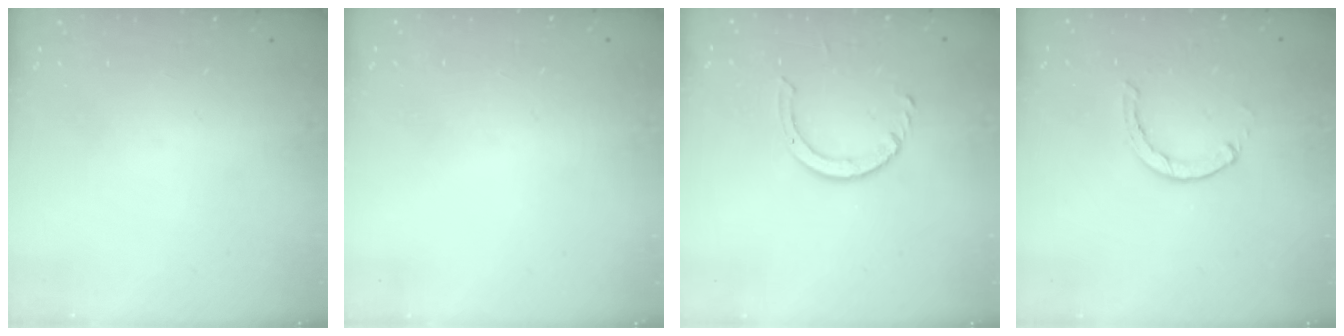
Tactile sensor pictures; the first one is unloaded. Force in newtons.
{"total": 2.2, "press": 2.2, "slide": 0.1}
{"total": 4.0, "press": 3.9, "slide": 0.5}
{"total": 1.3, "press": 1.2, "slide": 0.3}